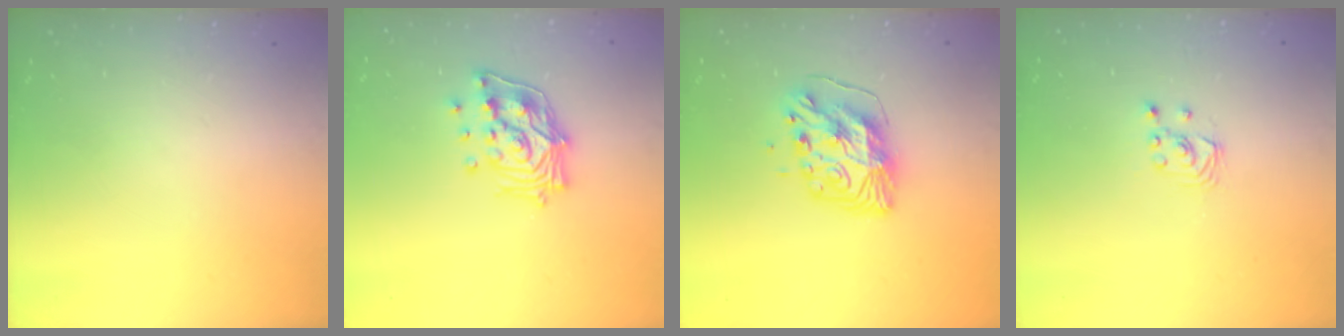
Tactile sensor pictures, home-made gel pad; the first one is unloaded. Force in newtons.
{"total": 15.1, "press": 15.0, "slide": 2.0}
{"total": 10.5, "press": 10.4, "slide": 1.0}
{"total": 1.8, "press": 1.8, "slide": 0.2}